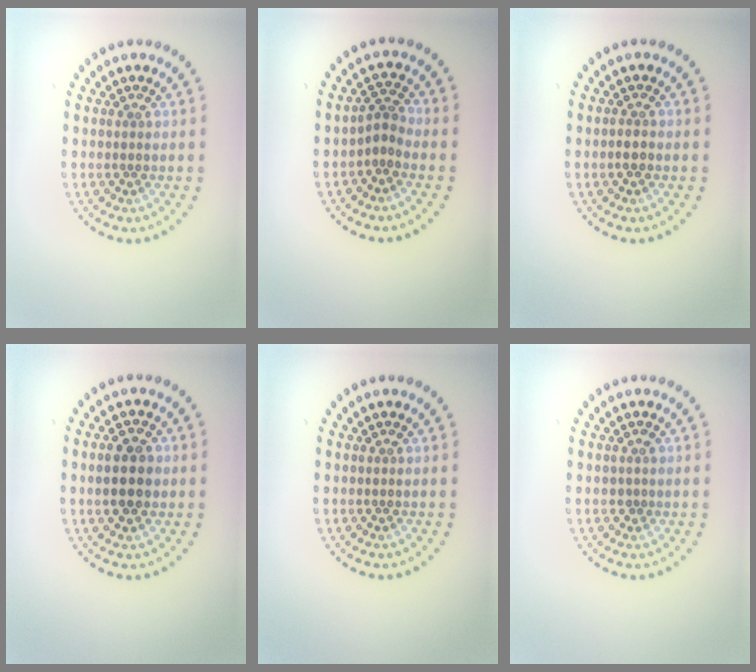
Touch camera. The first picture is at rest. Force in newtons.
{"total": 1.9, "press": 1.3, "slide": 1.5}
{"total": 1.1, "press": 1.0, "slide": 0.5}
{"total": 3.8, "press": 3.8, "slide": 0.2}
{"total": 0.0}
{"total": 0.6, "press": 0.6, "slide": 0.3}